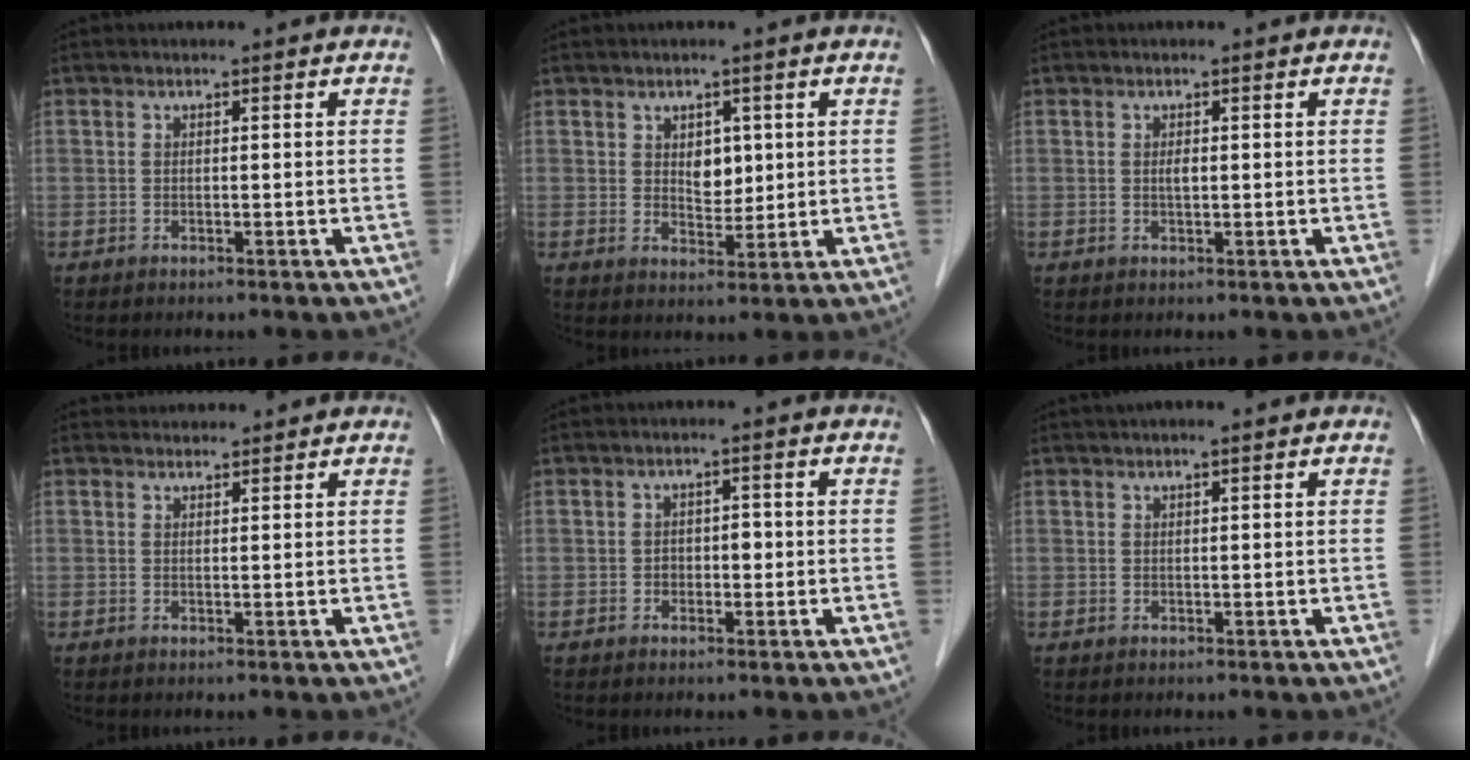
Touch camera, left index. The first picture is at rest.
{"total": 3.5, "force": [1.0, 2.2, 2.5], "torque": [-0.037, -0.002, 0.019]}
{"total": 0.9, "force": [0.0, 0.2, 0.9], "torque": [-0.015, -0.003, -0.001]}
{"total": 2.6, "force": [2.6, 0.5, 0.0], "torque": [-0.004, 0.021, 0.041]}
{"total": 1.9, "force": [-0.4, 1.3, 1.3], "torque": [-0.015, 0.004, -0.007]}
{"total": 2.4, "force": [1.9, 0.0, 1.6], "torque": [-0.018, 0.021, 0.029]}